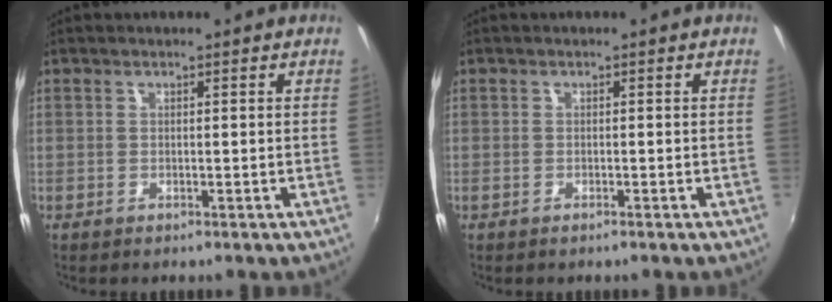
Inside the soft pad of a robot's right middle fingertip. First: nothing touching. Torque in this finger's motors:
{"motor_torque": [-0.42, 0.03, -0.01, -0.01]}